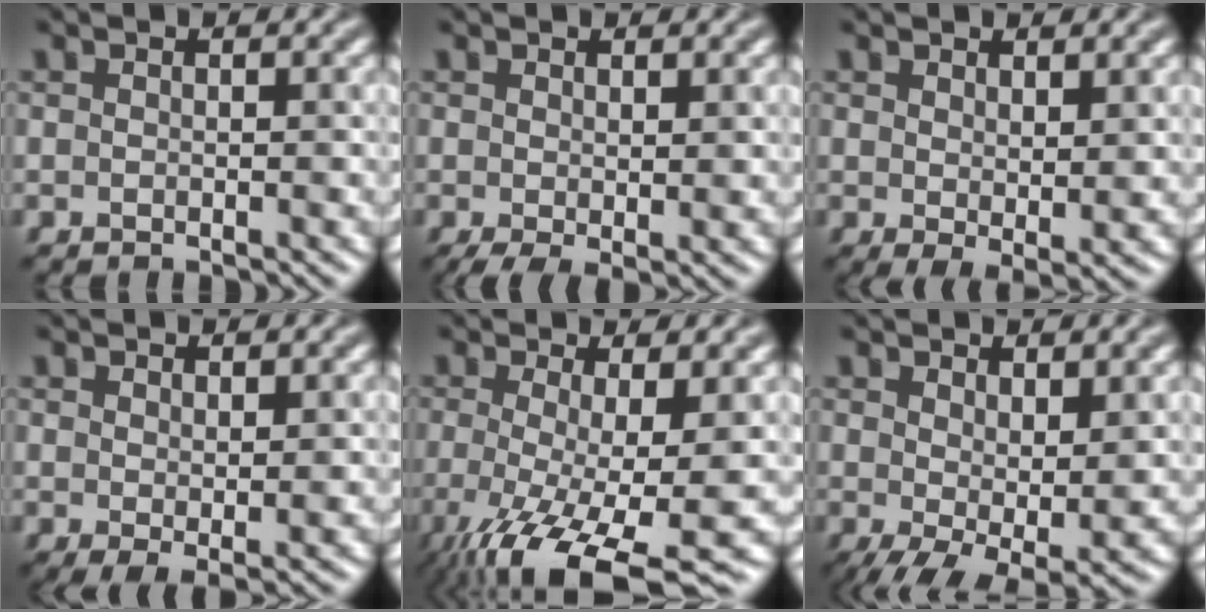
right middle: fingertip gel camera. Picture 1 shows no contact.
{"total": 2.1, "force": [-0.2, 0.8, 1.9], "torque": [-0.039, -0.008, -0.003]}
{"total": 2.6, "force": [1.0, 0.9, 2.2], "torque": [-0.036, -0.009, 0.023]}
{"total": 2.0, "force": [0.7, 0.6, 1.7], "torque": [-0.031, -0.005, 0.016]}
{"total": 11.2, "force": [-4.0, 3.1, 9.9], "torque": [-0.162, -0.023, -0.064]}
{"total": 6.2, "force": [0.2, 3.0, 5.4], "torque": [-0.102, -0.016, 0.011]}